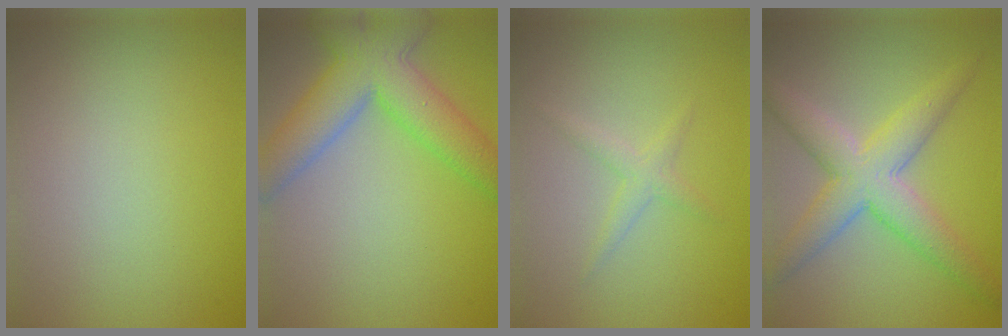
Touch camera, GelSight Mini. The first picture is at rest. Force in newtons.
{"total": 7.7, "press": 7.7, "slide": 0.3}
{"total": 1.4, "press": 1.4, "slide": 0.0}
{"total": 6.2, "press": 6.2, "slide": 0.2}